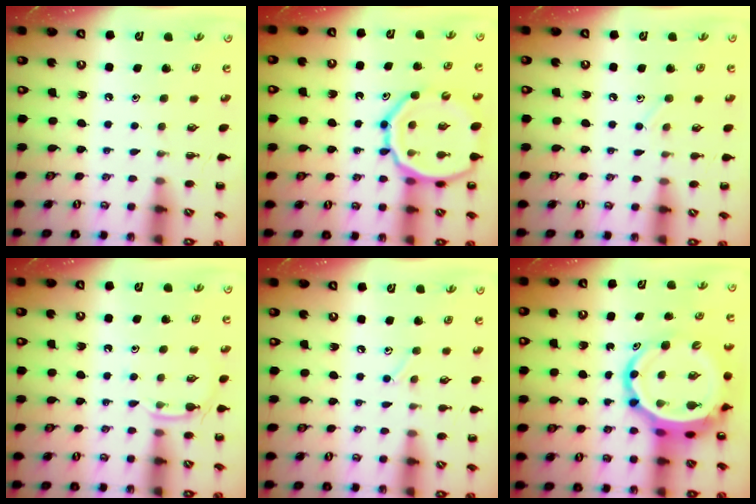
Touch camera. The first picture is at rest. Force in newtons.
{"total": 18.2, "press": 18.0, "slide": 2.8}
{"total": 5.1, "press": 4.8, "slide": 1.8}
{"total": 4.6, "press": 4.4, "slide": 1.4}
{"total": 4.4, "press": 4.2, "slide": 1.3}
{"total": 9.1, "press": 8.7, "slide": 2.5}